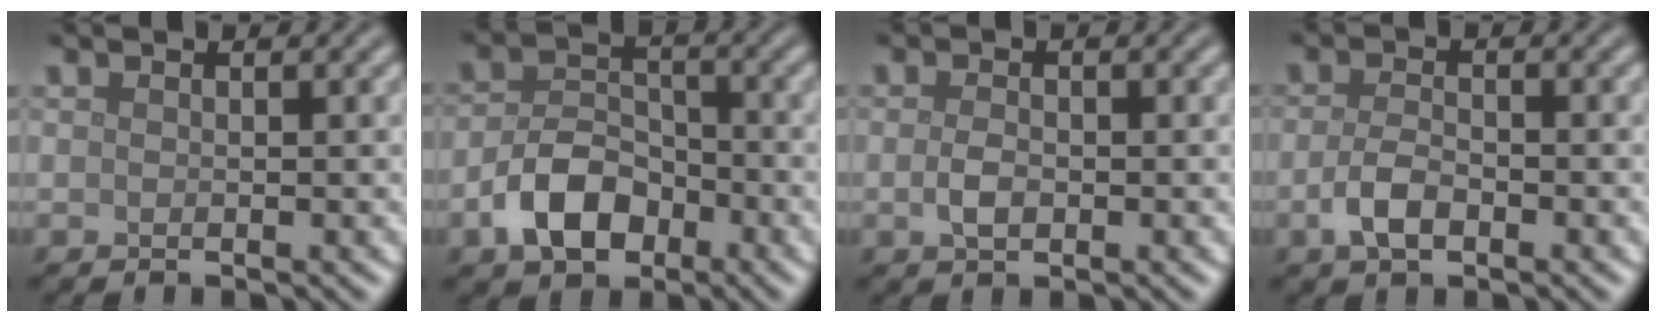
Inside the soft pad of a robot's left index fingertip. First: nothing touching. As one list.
[{"total": 5.2, "force": [-2.6, 3.4, 3.0], "torque": [-0.058, 0.003, -0.052]}, {"total": 1.7, "force": [-0.3, 1.0, 1.3], "torque": [-0.029, 0.000, -0.006]}, {"total": 2.7, "force": [-1.1, 1.4, 2.1], "torque": [-0.045, -0.001, -0.025]}]